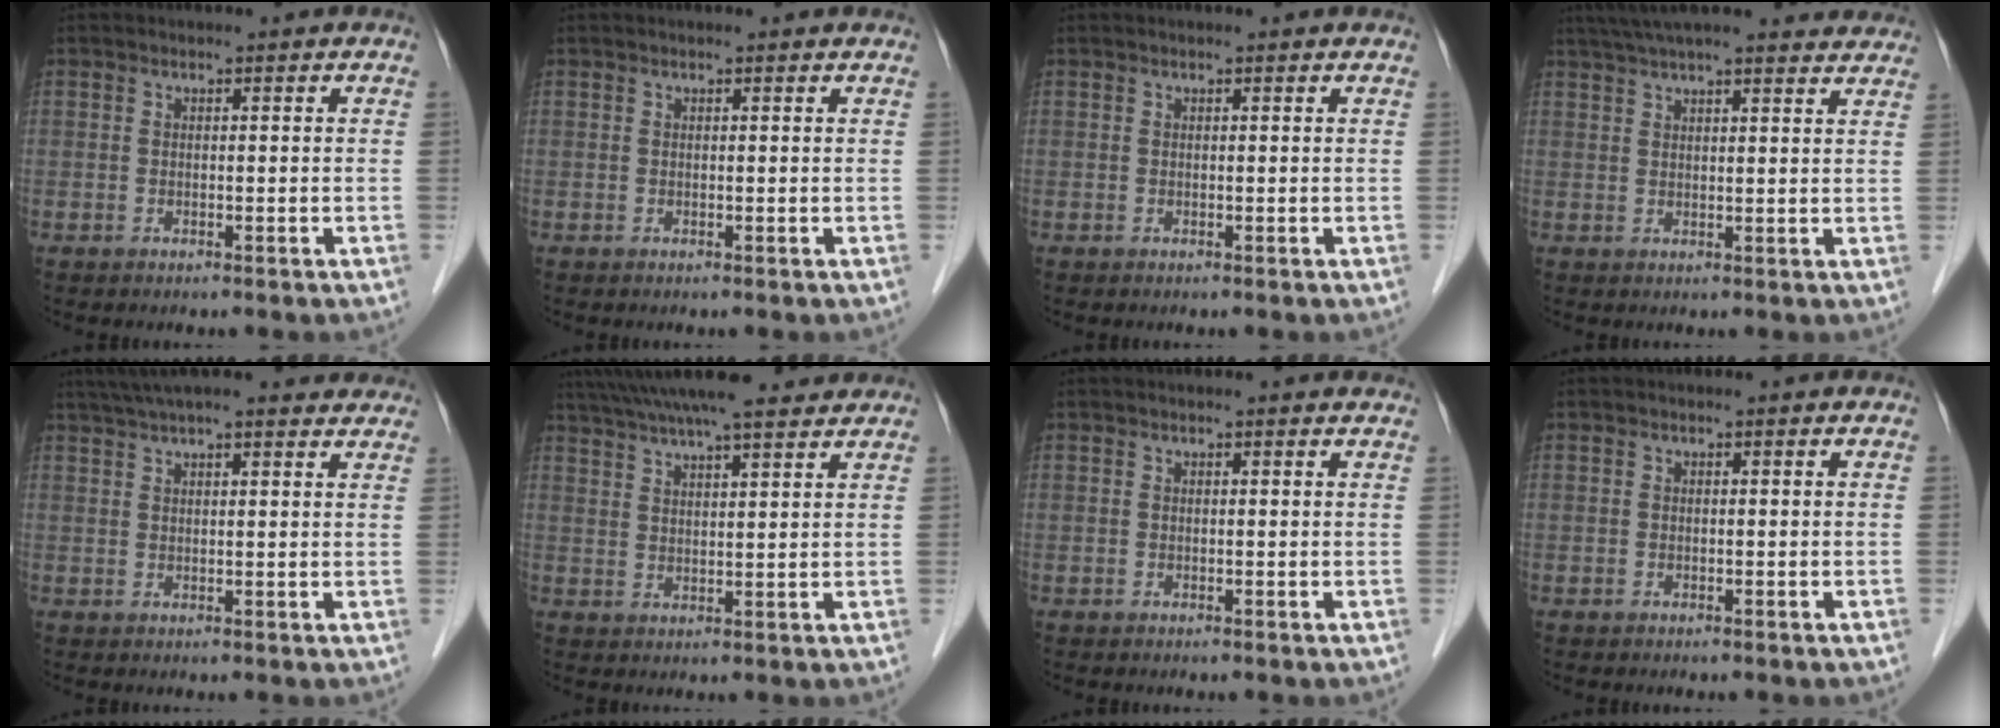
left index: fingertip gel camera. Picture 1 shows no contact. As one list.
[{"total": 1.1, "force": [1.1, 0.1, 0.3], "torque": [-0.010, 0.012, 0.012]}, {"total": 0.7, "force": [0.7, 0.1, 0.2], "torque": [-0.008, 0.010, 0.009]}, {"total": 21.1, "force": [19.1, 2.8, 8.5], "torque": [-0.131, 0.030, 0.247]}, {"total": 16.3, "force": [14.3, 2.7, 7.3], "torque": [-0.111, 0.051, 0.193]}, {"total": 16.9, "force": [14.7, 2.4, 7.9], "torque": [-0.137, 0.039, 0.218]}, {"total": 2.2, "force": [2.1, 0.4, 0.6], "torque": [-0.011, 0.015, 0.017]}, {"total": 0.0}]